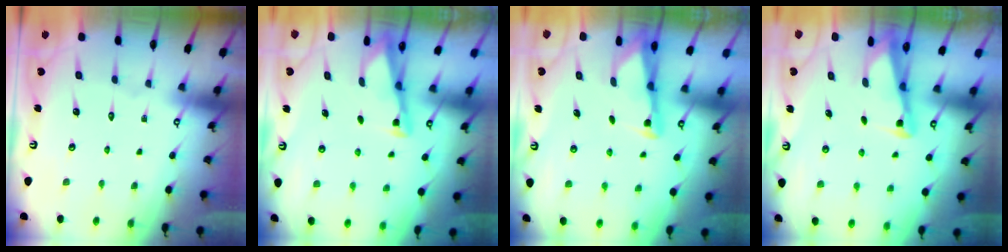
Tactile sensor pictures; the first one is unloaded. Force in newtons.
{"total": 2.9, "press": 2.9, "slide": 0.3}
{"total": 2.9, "press": 2.9, "slide": 0.2}
{"total": 2.8, "press": 2.8, "slide": 0.3}